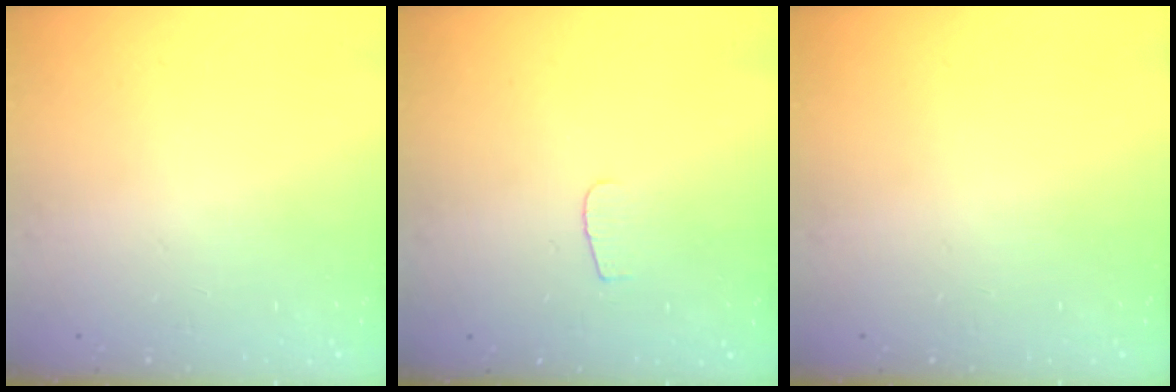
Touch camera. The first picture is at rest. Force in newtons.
{"total": 3.4, "press": 3.4, "slide": 0.4}
{"total": 0.0}